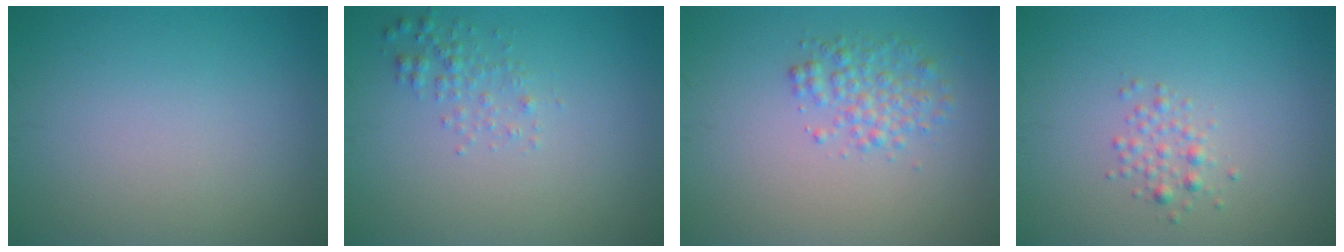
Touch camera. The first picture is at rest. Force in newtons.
{"total": 1.5, "press": 1.5, "slide": 0.1}
{"total": 2.4, "press": 2.4, "slide": 0.1}
{"total": 1.4, "press": 1.4, "slide": 0.1}